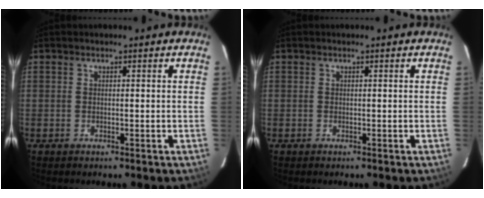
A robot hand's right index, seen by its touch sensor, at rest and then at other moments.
{"total": 0.0}